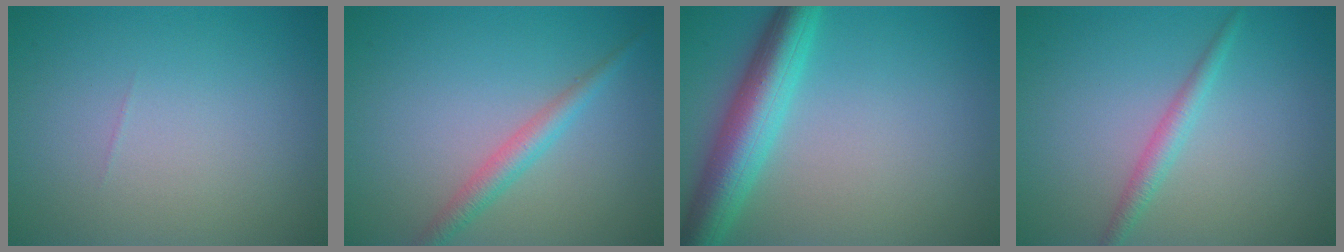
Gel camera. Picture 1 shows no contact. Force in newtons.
{"total": 2.4, "press": 2.4, "slide": 0.1}
{"total": 6.2, "press": 6.2, "slide": 0.3}
{"total": 1.8, "press": 1.8, "slide": 0.1}